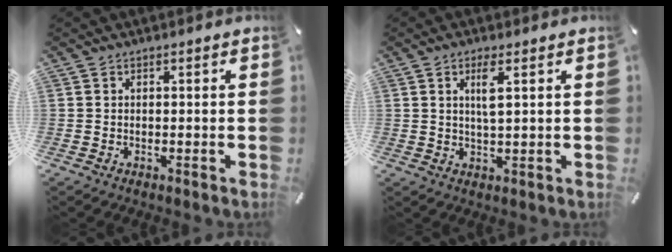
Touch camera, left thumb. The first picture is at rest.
{"total": 4.6, "force": [1.6, 1.0, 4.2], "torque": [-0.082, 0.001, 0.023]}